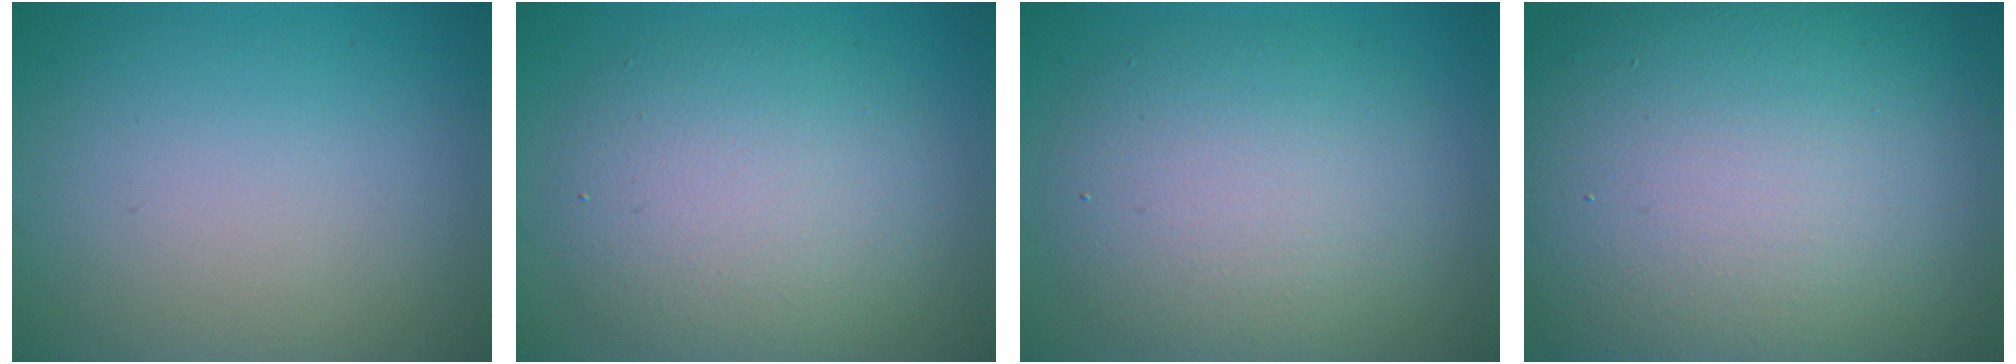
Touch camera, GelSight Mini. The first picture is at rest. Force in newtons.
{"total": 6.3, "press": 6.2, "slide": 0.8}
{"total": 6.6, "press": 6.6, "slide": 0.7}
{"total": 19.8, "press": 19.8, "slide": 0.7}